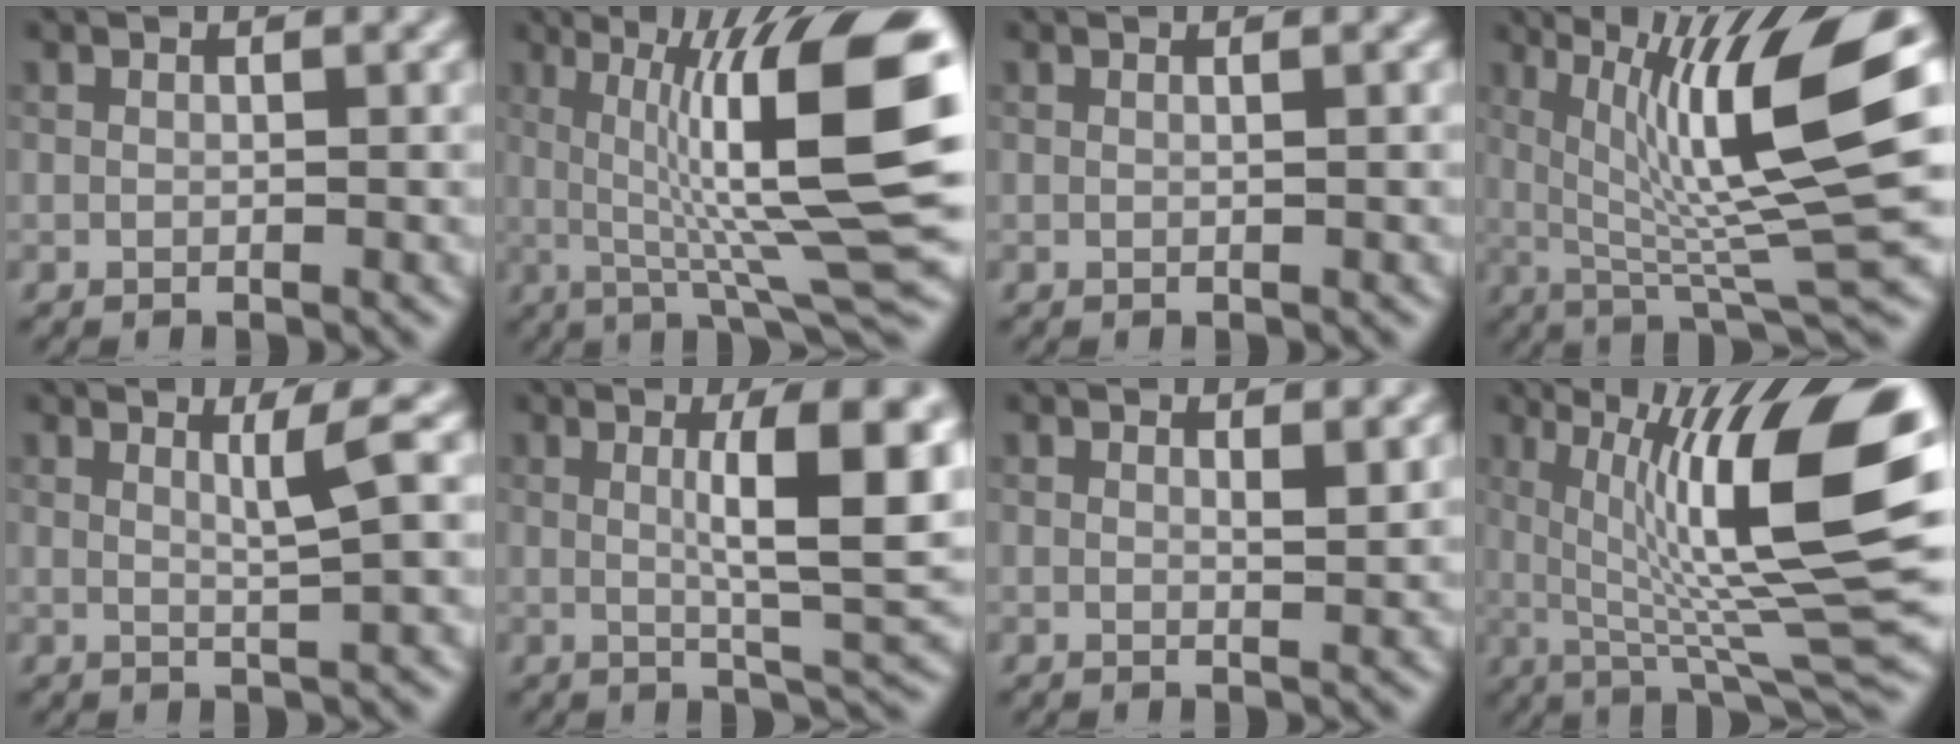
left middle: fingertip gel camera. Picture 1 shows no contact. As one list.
[{"total": 13.2, "force": [1.6, 2.2, 12.9], "torque": [-0.186, 0.011, 0.029]}, {"total": 0.9, "force": [0.3, 0.4, 0.7], "torque": [-0.004, 0.001, -0.005]}, {"total": 11.9, "force": [2.7, 2.0, 11.4], "torque": [-0.178, 0.003, 0.053]}, {"total": 2.7, "force": [0.9, 0.3, 2.5], "torque": [-0.035, 0.004, 0.014]}, {"total": 8.3, "force": [1.5, 1.5, 8.0], "torque": [-0.109, -0.002, 0.025]}, {"total": 1.2, "force": [0.8, 0.2, 0.8], "torque": [-0.010, -0.002, 0.012]}, {"total": 14.1, "force": [2.6, 3.1, 13.5], "torque": [-0.194, 0.010, 0.044]}]